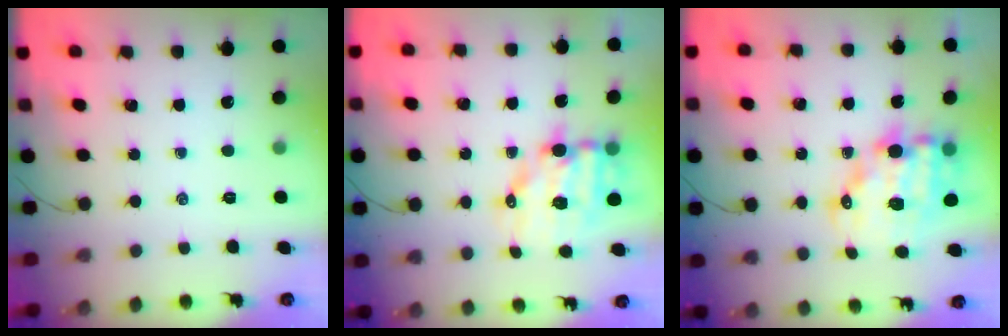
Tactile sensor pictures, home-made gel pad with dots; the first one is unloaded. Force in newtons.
{"total": 10.9, "press": 10.6, "slide": 2.4}
{"total": 14.1, "press": 13.8, "slide": 3.2}